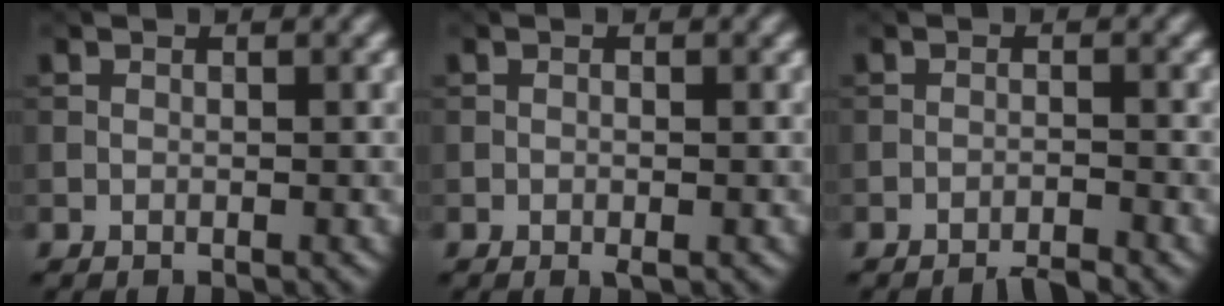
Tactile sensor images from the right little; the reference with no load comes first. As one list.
[{"total": 0.8, "force": [-0.2, 0.2, 0.7], "torque": [-0.012, -0.001, -0.003]}, {"total": 2.0, "force": [-1.7, 0.1, 1.0], "torque": [-0.017, 0.004, -0.034]}]